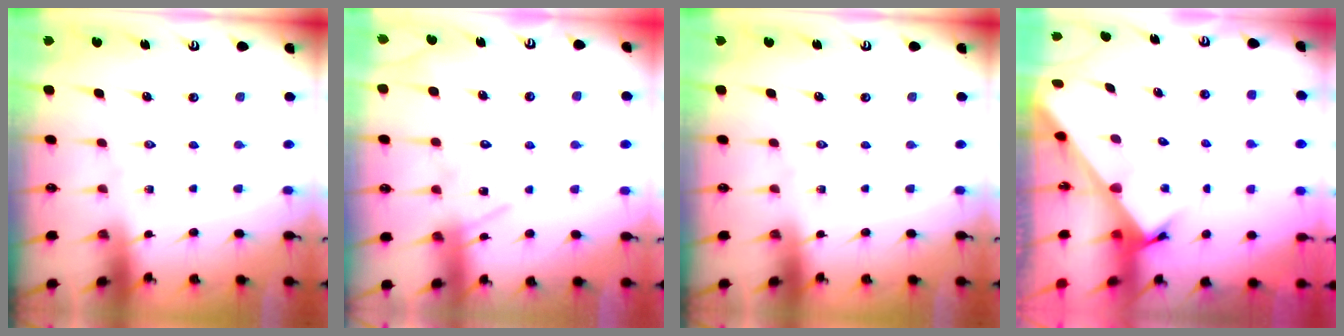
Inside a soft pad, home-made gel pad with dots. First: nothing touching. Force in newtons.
{"total": 12.5, "press": 12.5, "slide": 1.0}
{"total": 0.0}
{"total": 2.3, "press": 2.3, "slide": 0.2}